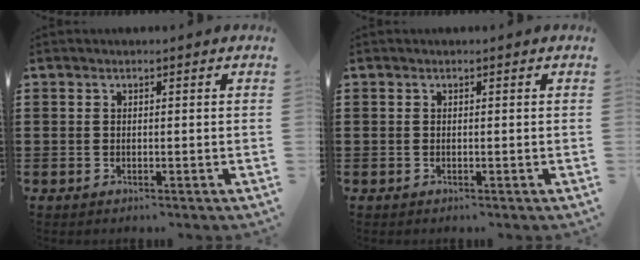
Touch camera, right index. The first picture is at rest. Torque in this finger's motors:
{"motor_torque": [0.98, 1.10, 0.08, 0.02]}